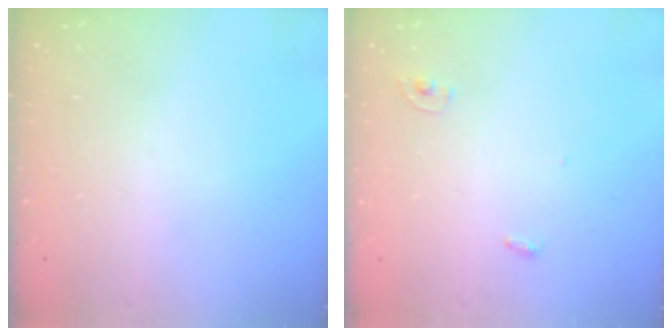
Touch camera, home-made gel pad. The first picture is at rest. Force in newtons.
{"total": 2.8, "press": 2.8, "slide": 0.1}